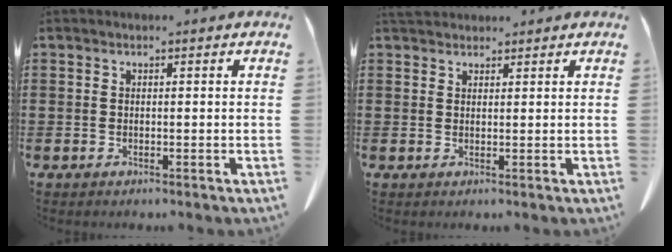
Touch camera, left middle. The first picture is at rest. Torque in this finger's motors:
{"motor_torque": [0.06, 0.05, 0.02, 0.01]}